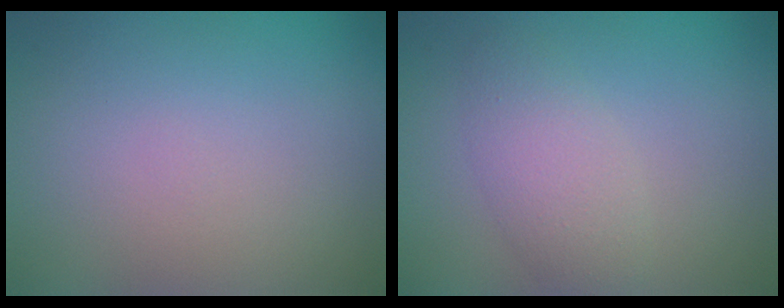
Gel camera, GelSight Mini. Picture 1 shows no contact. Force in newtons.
{"total": 2.9, "press": 2.9, "slide": 0.2}